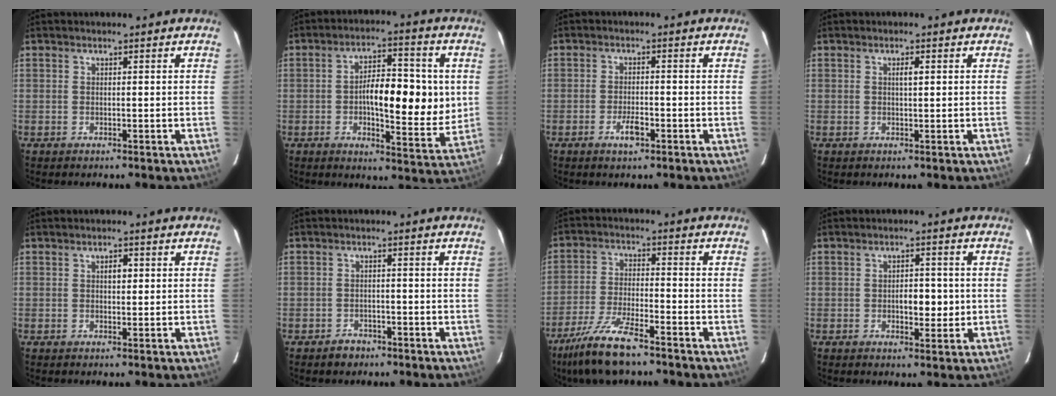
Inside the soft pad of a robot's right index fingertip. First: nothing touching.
{"total": 13.1, "force": [0.4, 4.6, 12.3], "torque": [-0.181, 0.008, 0.008]}
{"total": 3.0, "force": [-1.6, 0.9, 2.4], "torque": [-0.044, 0.001, -0.026]}
{"total": 1.3, "force": [0.4, 0.2, 1.3], "torque": [-0.023, 0.002, 0.006]}
{"total": 1.7, "force": [0.4, 0.8, 1.4], "torque": [-0.024, 0.002, 0.007]}
{"total": 2.5, "force": [-1.8, 1.7, 0.5], "torque": [-0.010, 0.006, -0.026]}
{"total": 10.2, "force": [-7.6, 1.5, 6.7], "torque": [-0.134, -0.025, -0.141]}
{"total": 4.1, "force": [-0.4, 2.0, 3.6], "torque": [-0.048, 0.002, -0.001]}